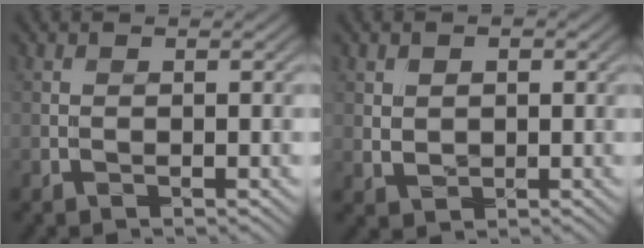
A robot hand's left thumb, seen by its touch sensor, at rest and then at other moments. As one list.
[{"total": 1.7, "force": [1.1, 1.3, -0.1], "torque": [-0.011, -0.004, 0.021]}]